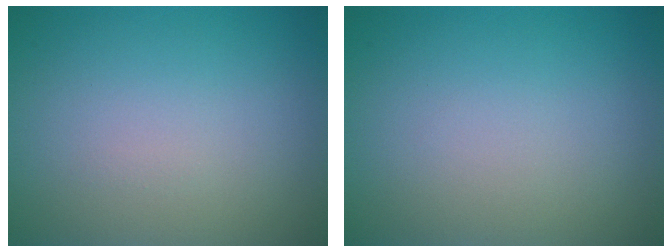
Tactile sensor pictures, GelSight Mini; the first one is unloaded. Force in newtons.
{"total": 0.0}